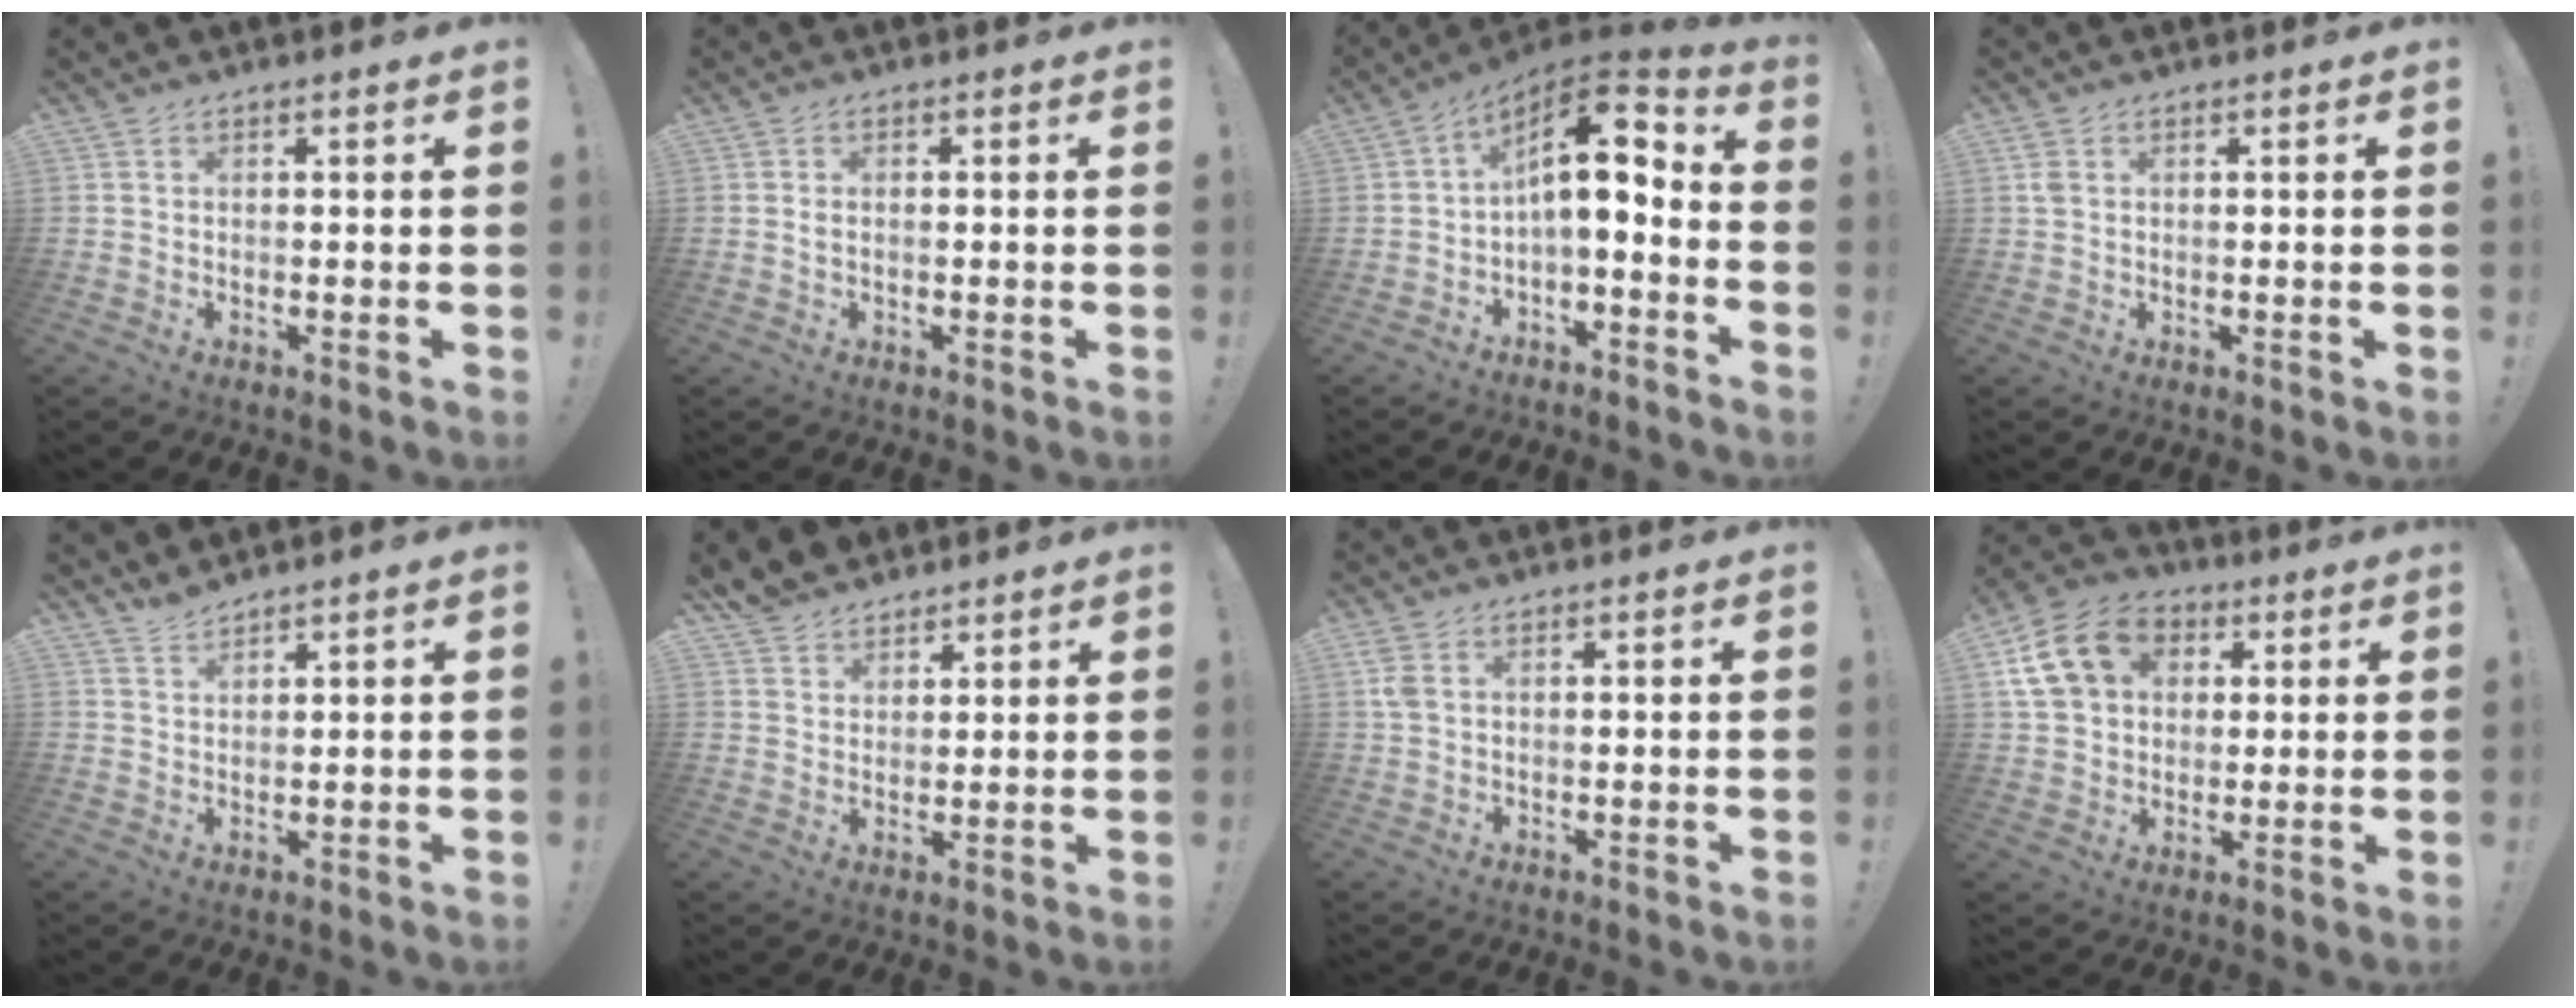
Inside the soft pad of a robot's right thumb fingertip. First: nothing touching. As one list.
[{"total": 1.0, "force": [-0.1, 0.5, 0.9], "torque": [-0.018, 0.004, -0.002]}, {"total": 12.4, "force": [1.6, 5.6, 11.0], "torque": [-0.183, -0.004, 0.026]}, {"total": 2.0, "force": [0.7, 1.4, 1.3], "torque": [-0.021, 0.004, 0.013]}, {"total": 3.2, "force": [3.0, 0.4, 0.8], "torque": [-0.013, -0.019, 0.056]}, {"total": 6.1, "force": [5.0, 3.4, 0.4], "torque": [-0.016, -0.034, 0.102]}, {"total": 3.4, "force": [1.3, 2.0, 2.4], "torque": [-0.050, -0.001, 0.023]}, {"total": 17.2, "force": [5.7, 13.6, 8.8], "torque": [-0.136, -0.008, 0.115]}]